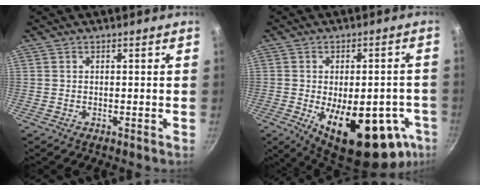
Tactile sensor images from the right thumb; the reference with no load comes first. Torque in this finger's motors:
{"motor_torque": [-0.19, 1.10, 0.19, -0.09, 0.34]}